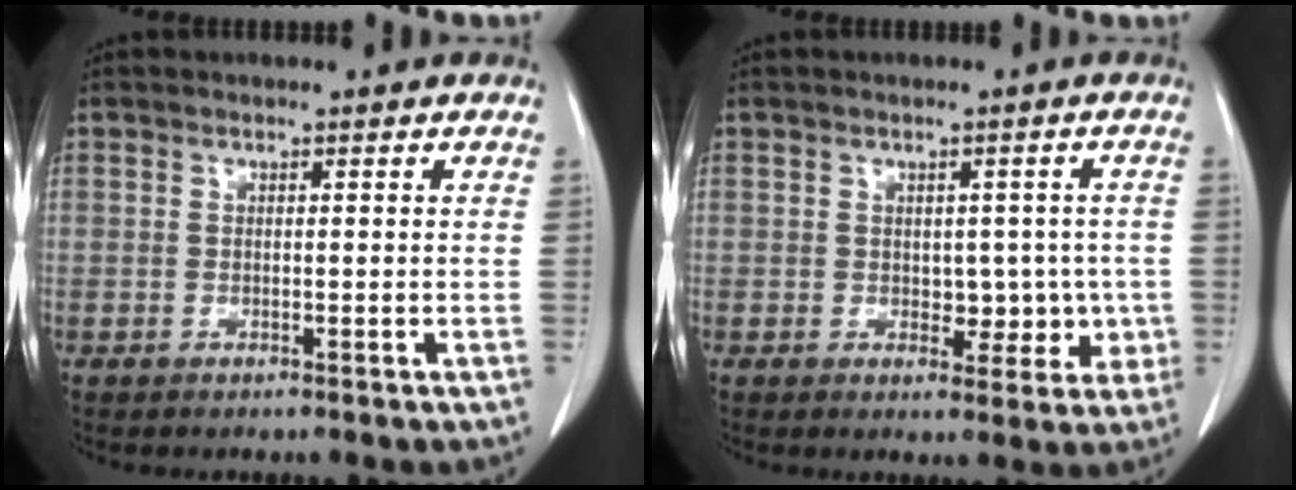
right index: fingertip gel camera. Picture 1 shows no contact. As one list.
[{"total": 5.1, "force": [-0.4, 3.5, 3.7], "torque": [-0.029, 0.012, 0.004]}]